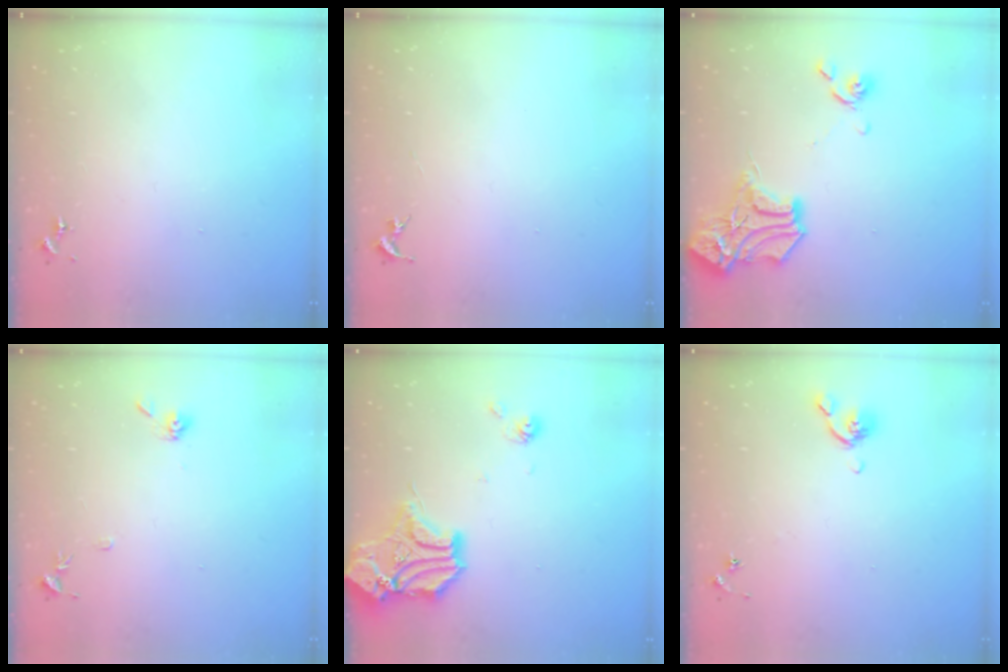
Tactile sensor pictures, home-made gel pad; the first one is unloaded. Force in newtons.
{"total": 0.0}
{"total": 16.8, "press": 16.7, "slide": 1.5}
{"total": 6.4, "press": 6.3, "slide": 0.9}
{"total": 16.4, "press": 15.9, "slide": 3.7}
{"total": 5.6, "press": 5.4, "slide": 1.3}